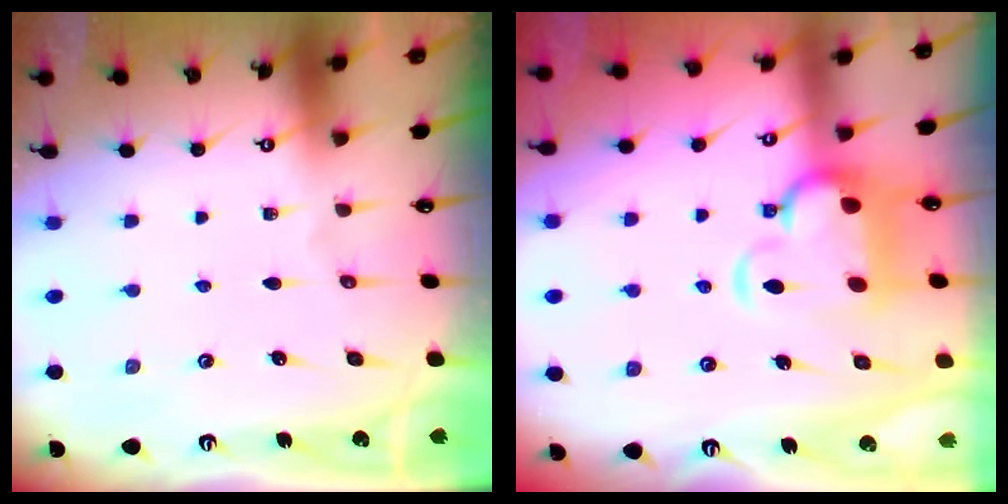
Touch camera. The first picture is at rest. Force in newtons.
{"total": 6.0, "press": 5.7, "slide": 1.6}